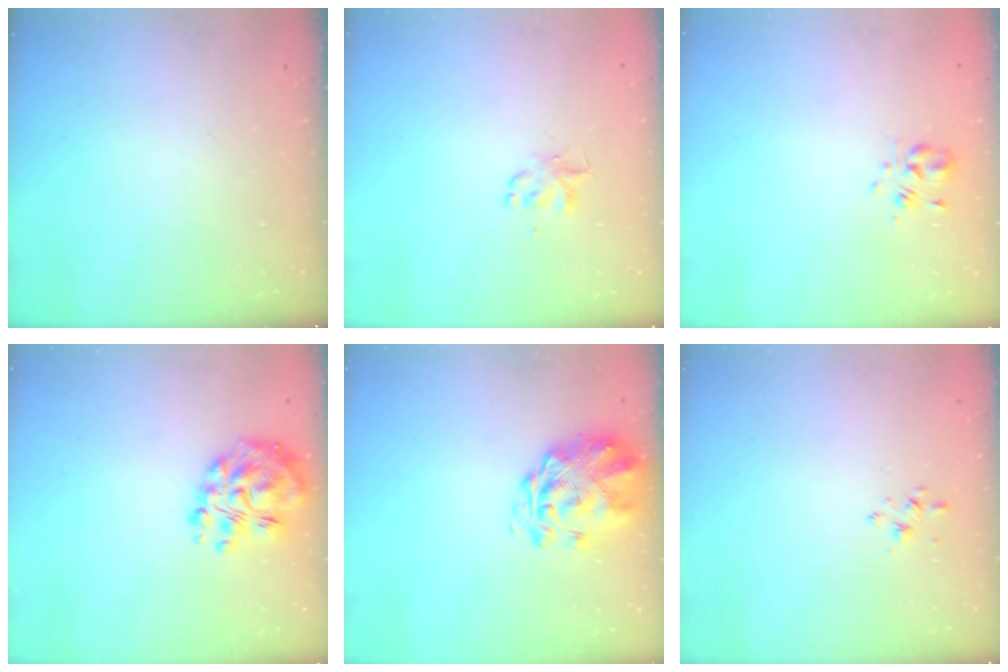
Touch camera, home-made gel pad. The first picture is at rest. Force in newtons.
{"total": 2.6, "press": 2.6, "slide": 0.3}
{"total": 2.3, "press": 2.1, "slide": 1.0}
{"total": 12.0, "press": 11.6, "slide": 2.9}
{"total": 3.2, "press": 2.8, "slide": 1.5}
{"total": 2.0, "press": 1.9, "slide": 0.7}